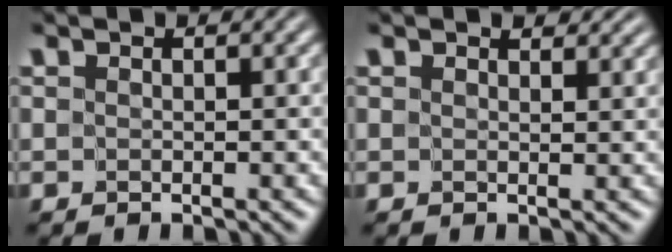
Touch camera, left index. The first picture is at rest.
{"total": 2.3, "force": [1.9, 0.8, 1.0], "torque": [-0.011, 0.001, 0.022]}